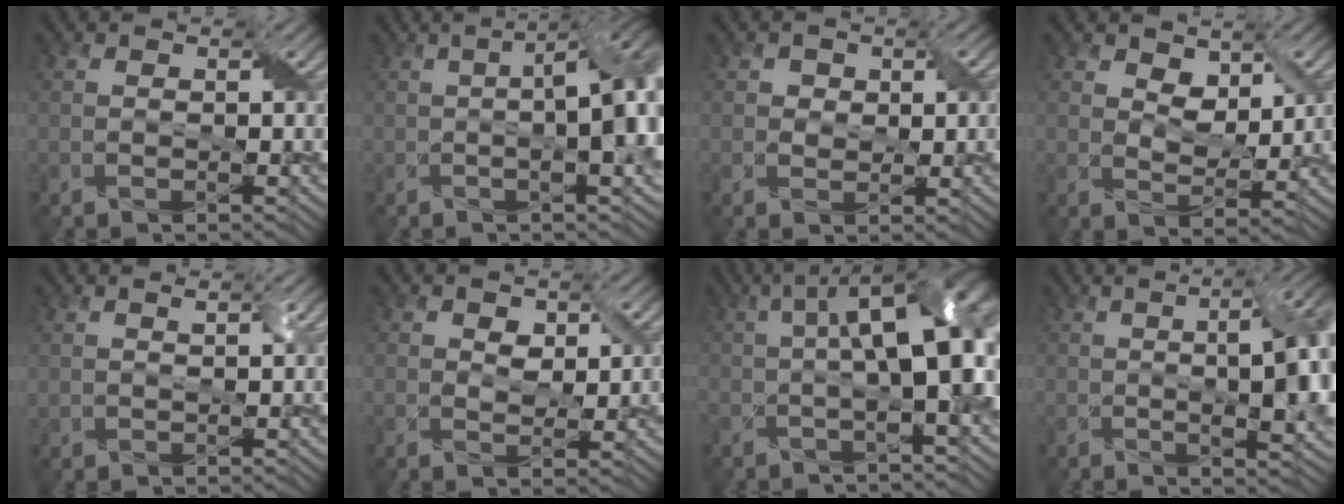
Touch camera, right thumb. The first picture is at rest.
{"total": 12.1, "force": [0.3, 4.2, 11.3], "torque": [-0.147, 0.014, -0.005]}
{"total": 2.4, "force": [0.8, 2.0, 1.1], "torque": [-0.022, 0.000, 0.009]}
{"total": 4.8, "force": [2.6, 2.8, 2.9], "torque": [-0.060, -0.008, 0.039]}
{"total": 1.6, "force": [0.9, 0.5, 1.2], "torque": [-0.028, 0.002, 0.020]}
{"total": 3.4, "force": [1.4, 2.0, 2.3], "torque": [-0.048, -0.002, 0.026]}
{"total": 14.2, "force": [-0.1, 5.2, 13.2], "torque": [-0.203, -0.004, 0.003]}
{"total": 13.2, "force": [0.7, 4.8, 12.2], "torque": [-0.134, 0.014, 0.001]}